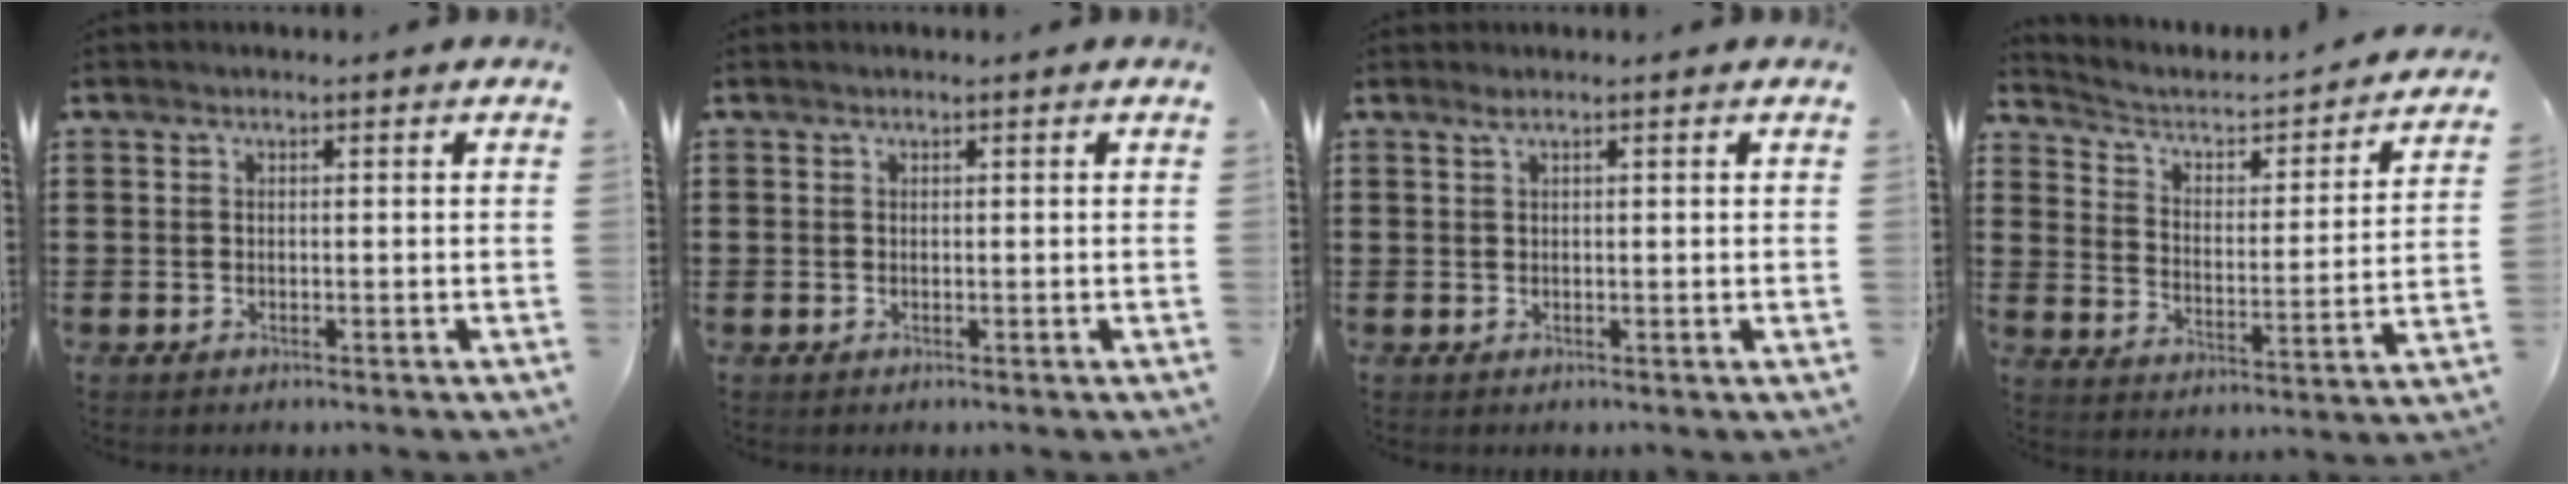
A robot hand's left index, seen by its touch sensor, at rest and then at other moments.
{"total": 0.7, "force": [0.2, 0.6, -0.2], "torque": [0.001, 0.004, 0.004]}
{"total": 1.2, "force": [0.7, 0.0, 1.0], "torque": [-0.020, 0.001, 0.012]}
{"total": 2.7, "force": [1.9, 1.6, 1.0], "torque": [-0.040, -0.020, 0.017]}